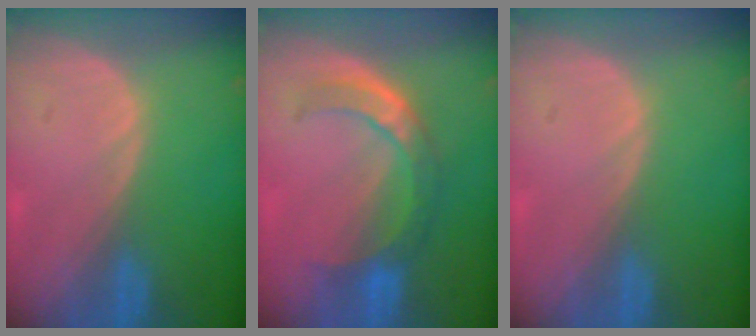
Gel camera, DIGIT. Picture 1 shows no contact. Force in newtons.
{"total": 6.6, "press": 6.2, "slide": 2.3}
{"total": 0.0}